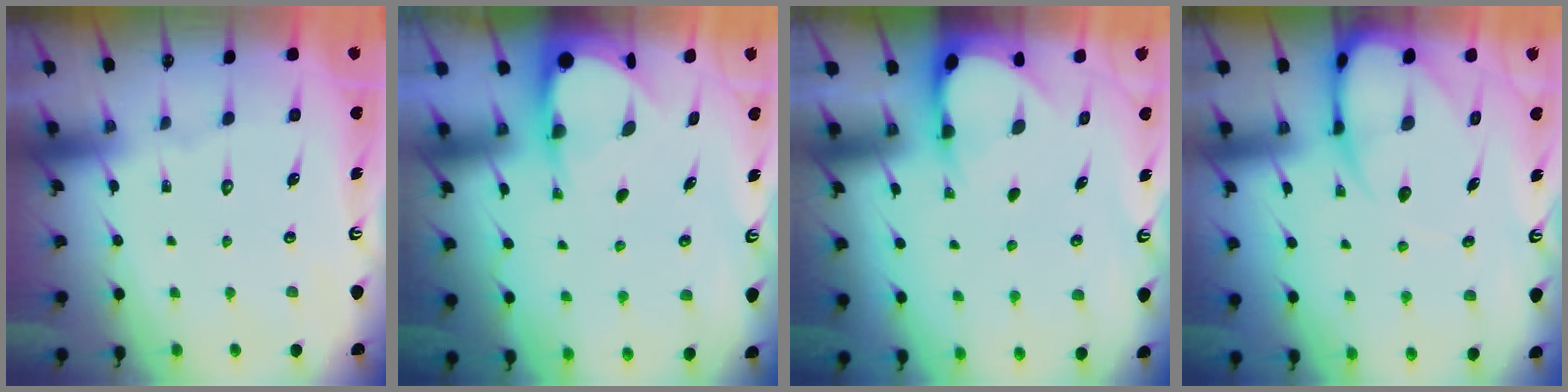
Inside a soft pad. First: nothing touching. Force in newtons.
{"total": 4.0, "press": 3.9, "slide": 0.4}
{"total": 3.0, "press": 3.0, "slide": 0.4}
{"total": 8.2, "press": 8.2, "slide": 0.8}